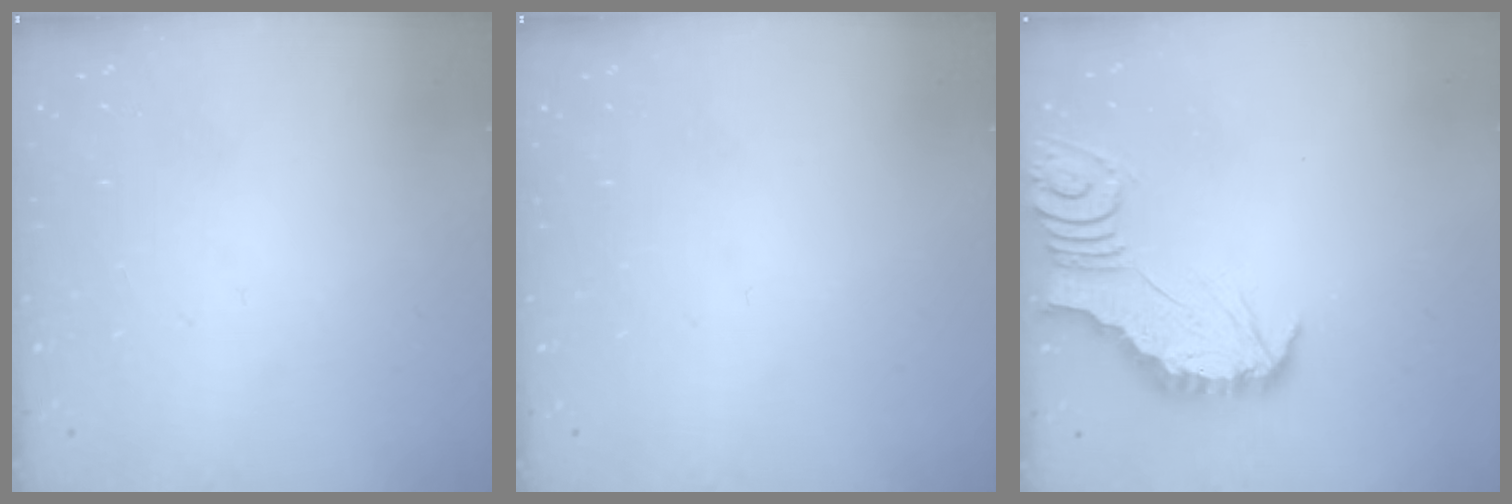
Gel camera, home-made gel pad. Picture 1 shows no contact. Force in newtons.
{"total": 0.0}
{"total": 2.8, "press": 2.7, "slide": 0.3}